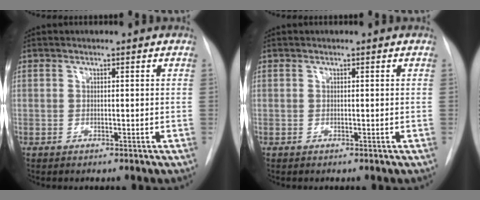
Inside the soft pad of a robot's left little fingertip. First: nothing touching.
{"total": 0.0}